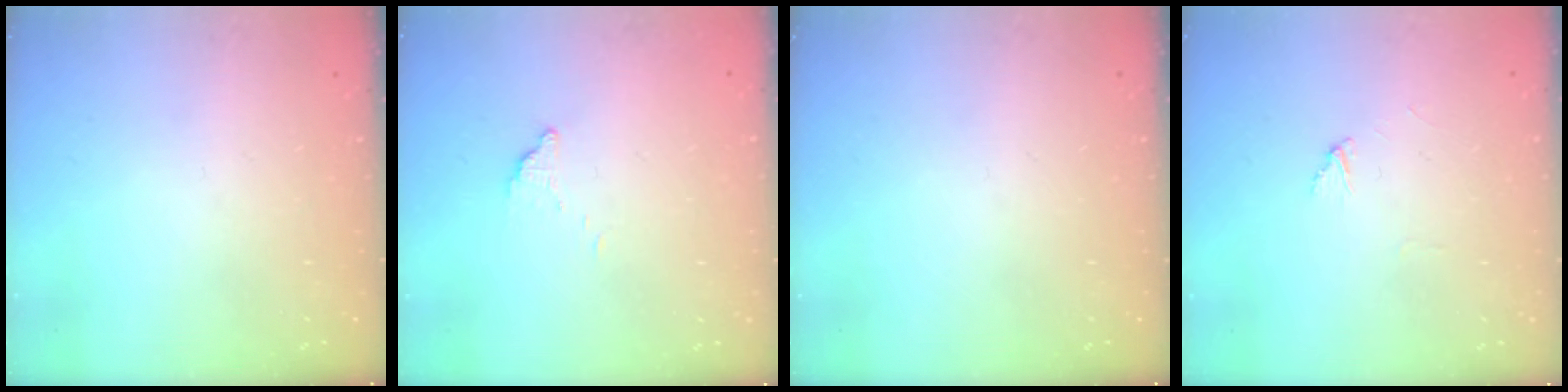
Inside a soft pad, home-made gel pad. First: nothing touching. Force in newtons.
{"total": 3.2, "press": 3.2, "slide": 0.1}
{"total": 0.0}
{"total": 2.6, "press": 2.6, "slide": 0.2}